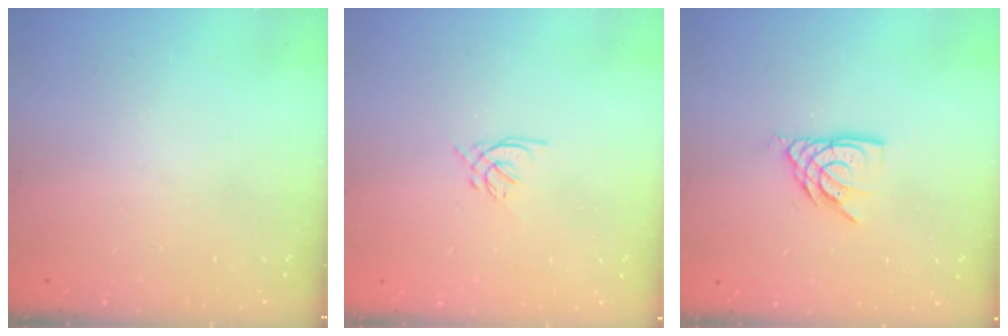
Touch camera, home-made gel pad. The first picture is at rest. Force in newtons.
{"total": 1.3, "press": 1.1, "slide": 0.6}
{"total": 7.9, "press": 7.8, "slide": 0.6}